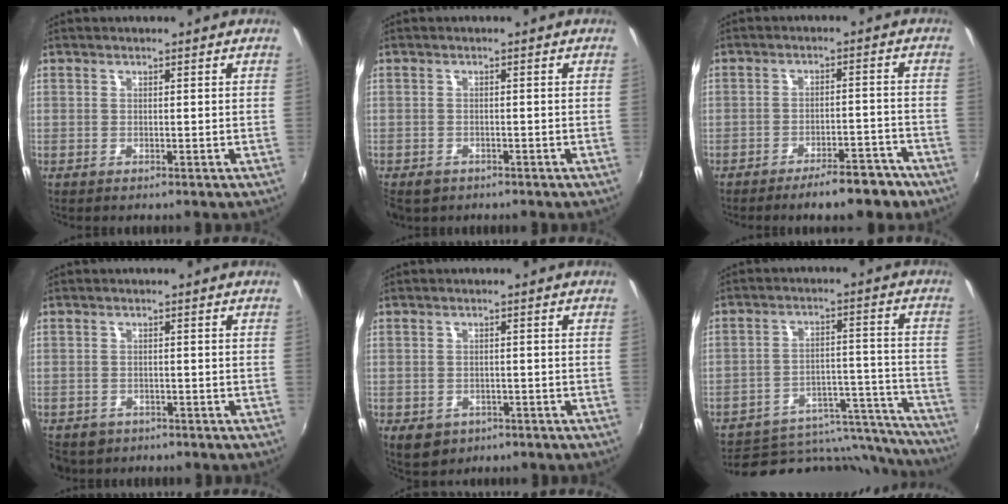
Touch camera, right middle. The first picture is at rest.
{"total": 3.7, "force": [-2.4, 2.4, 1.4], "torque": [-0.042, -0.009, -0.038]}
{"total": 7.8, "force": [-6.1, 2.2, 4.3], "torque": [-0.066, 0.016, -0.075]}
{"total": 5.5, "force": [-3.3, 3.9, 1.9], "torque": [-0.054, -0.009, -0.048]}
{"total": 5.3, "force": [-2.7, 4.0, 2.3], "torque": [-0.051, -0.012, -0.032]}
{"total": 21.2, "force": [-18.3, 7.9, 7.1], "torque": [-0.111, 0.029, -0.222]}